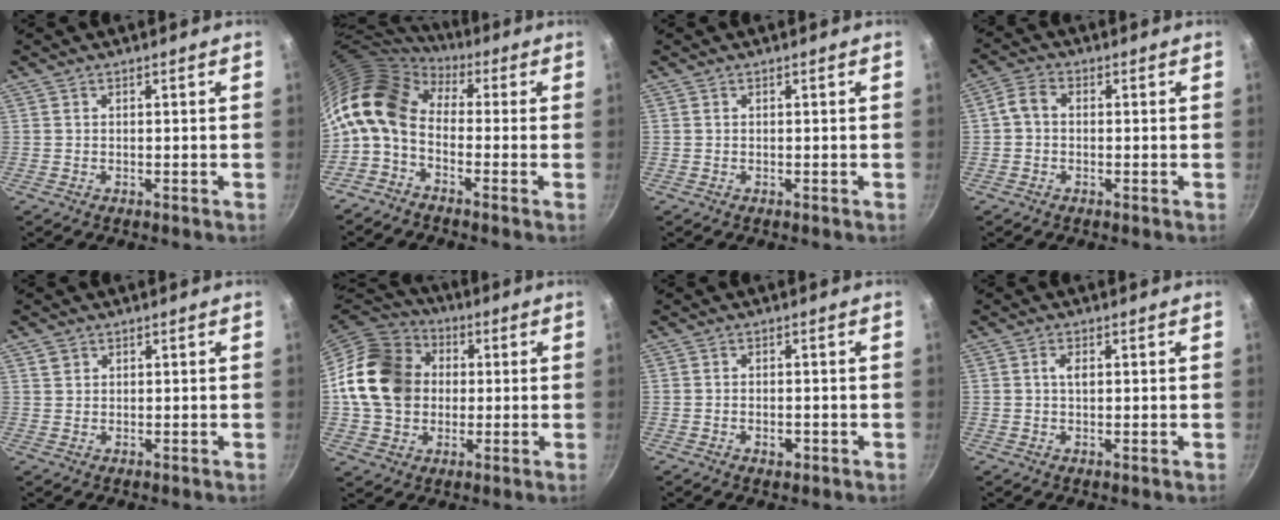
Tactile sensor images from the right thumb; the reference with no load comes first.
{"total": 12.2, "force": [1.2, 8.1, 9.0], "torque": [-0.159, 0.021, 0.000]}
{"total": 0.0}
{"total": 3.5, "force": [-0.3, 2.7, 2.2], "torque": [-0.048, 0.016, -0.015]}
{"total": 1.7, "force": [0.9, 1.4, 0.5], "torque": [-0.003, 0.004, 0.015]}
{"total": 18.5, "force": [1.8, 15.1, 10.5], "torque": [-0.172, 0.030, 0.026]}
{"total": 2.2, "force": [-0.8, 1.3, 1.5], "torque": [-0.023, 0.003, -0.013]}
{"total": 2.3, "force": [0.4, 1.1, 2.0], "torque": [-0.034, 0.001, 0.005]}